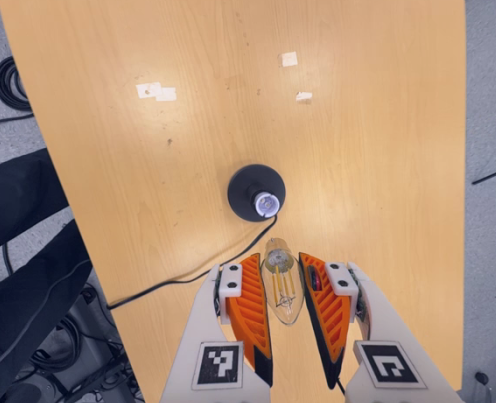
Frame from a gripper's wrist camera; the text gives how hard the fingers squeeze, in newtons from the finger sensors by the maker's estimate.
{"total": 9.6, "left": 9.2, "right": 9.9}